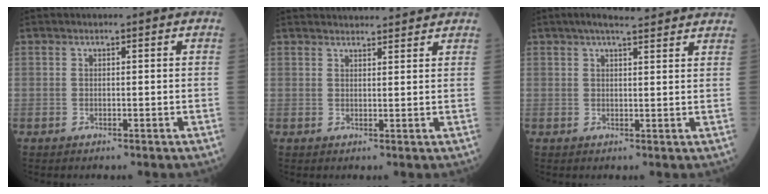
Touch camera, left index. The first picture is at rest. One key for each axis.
{"total": 8.7, "fx": 8.4, "fy": 0.9, "fz": 2.0, "tx": -0.025, "ty": 0.025, "tz": 0.103}
{"total": 8.0, "fx": 6.8, "fy": 0.7, "fz": 4.2, "tx": -0.060, "ty": 0.030, "tz": 0.084}